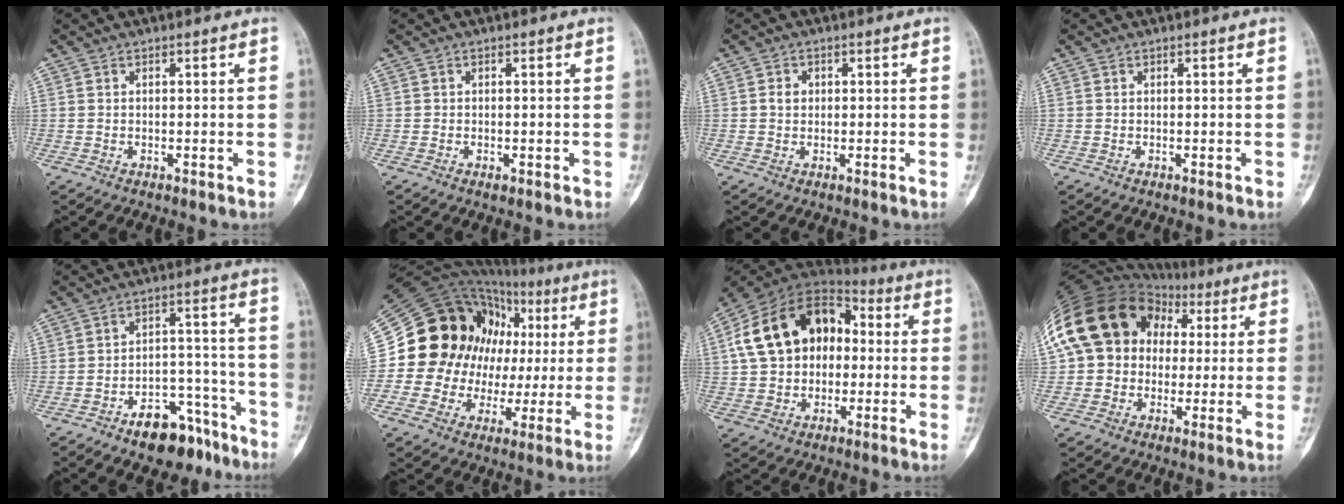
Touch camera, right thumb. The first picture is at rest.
{"total": 0.7, "force": [-0.3, 0.5, 0.4], "torque": [-0.008, 0.000, -0.005]}
{"total": 1.8, "force": [0.3, 1.5, 1.0], "torque": [-0.011, 0.003, 0.002]}
{"total": 0.0}
{"total": 12.1, "force": [-8.3, 6.5, 6.0], "torque": [-0.057, 0.083, -0.122]}
{"total": 22.0, "force": [3.1, 18.6, 11.4], "torque": [-0.125, 0.057, 0.066]}
{"total": 19.7, "force": [2.0, 14.5, 13.2], "torque": [-0.214, 0.042, 0.030]}
{"total": 20.5, "force": [4.3, 16.8, 10.9], "torque": [-0.207, 0.062, 0.080]}